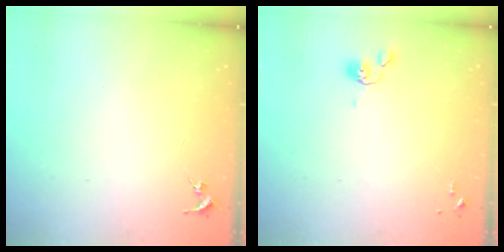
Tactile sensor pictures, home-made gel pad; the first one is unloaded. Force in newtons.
{"total": 4.6, "press": 4.5, "slide": 0.5}